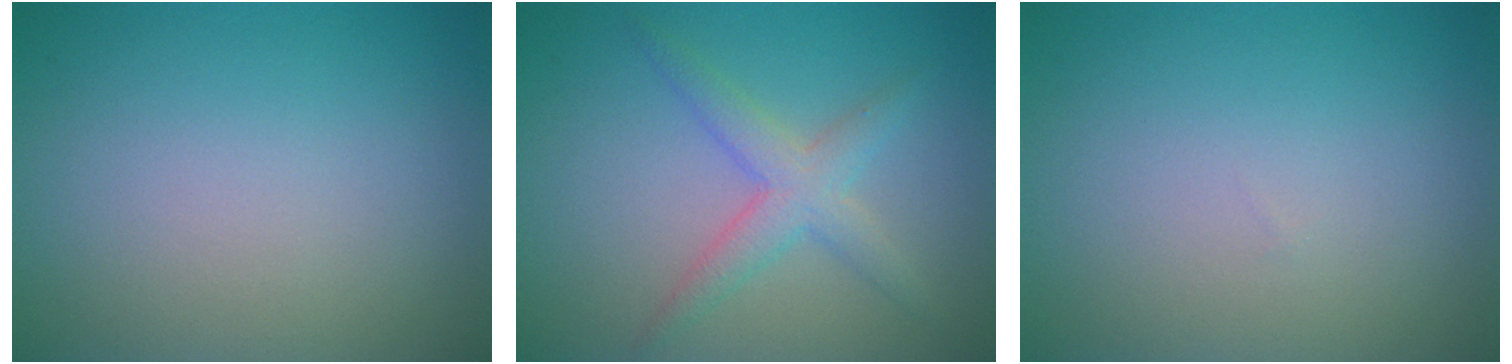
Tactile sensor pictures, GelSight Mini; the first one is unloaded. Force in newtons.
{"total": 2.4, "press": 2.4, "slide": 0.1}
{"total": 0.0}